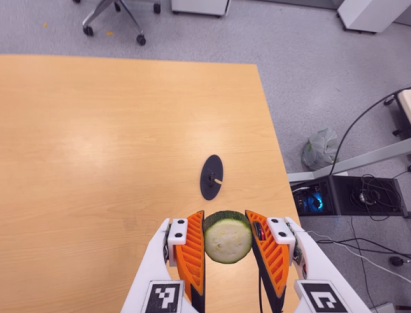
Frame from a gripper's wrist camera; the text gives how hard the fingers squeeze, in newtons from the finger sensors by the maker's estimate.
{"total": 11.3, "left": 10.1, "right": 12.5}